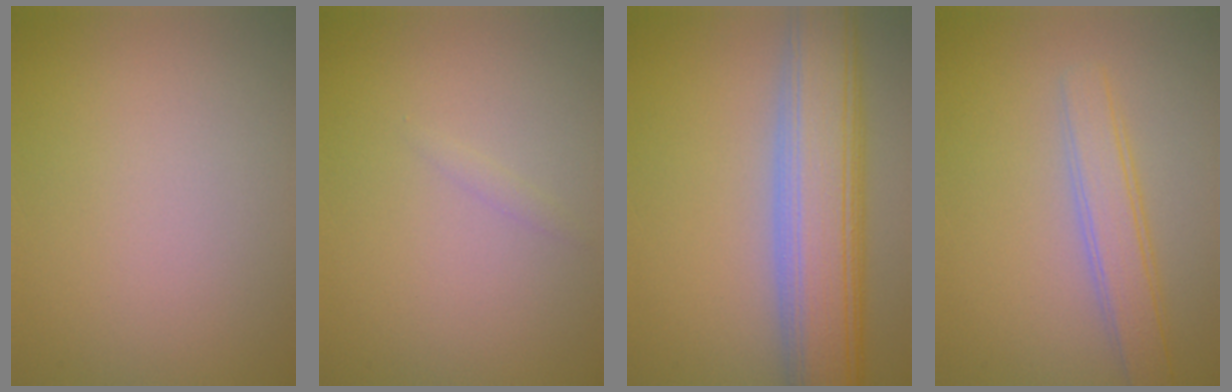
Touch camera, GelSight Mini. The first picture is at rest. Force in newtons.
{"total": 0.5, "press": 0.5, "slide": 0.0}
{"total": 8.7, "press": 8.7, "slide": 0.6}
{"total": 3.1, "press": 3.1, "slide": 0.0}